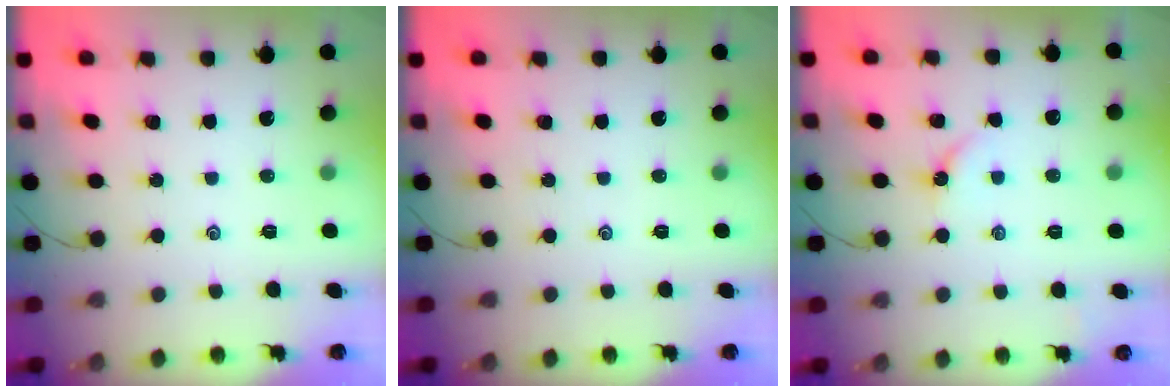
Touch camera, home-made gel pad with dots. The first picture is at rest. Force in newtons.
{"total": 0.0}
{"total": 3.6, "press": 3.5, "slide": 0.7}